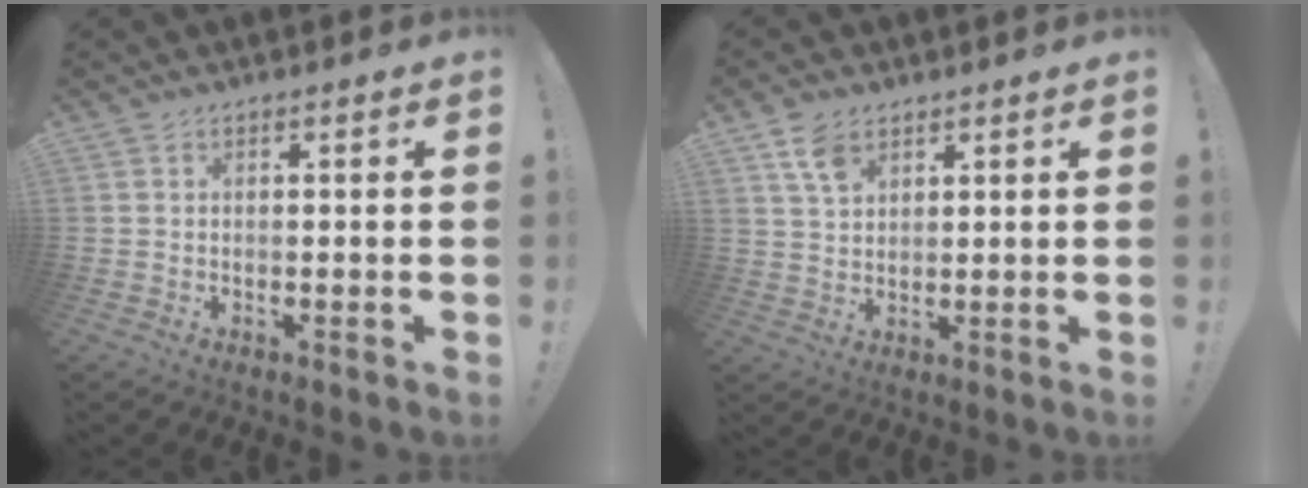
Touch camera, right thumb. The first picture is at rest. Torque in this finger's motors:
{"motor_torque": [0.05, 0.13, 0.17, 0.55, 0.02]}